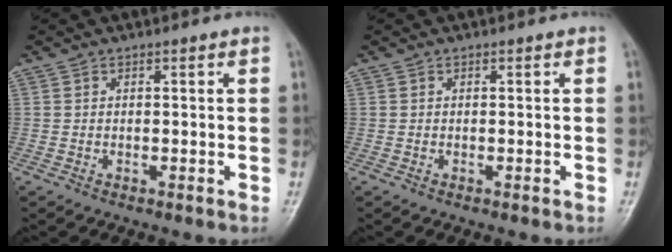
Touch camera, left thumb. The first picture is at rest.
{"total": 0.0}